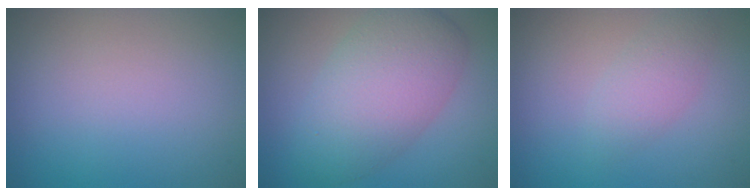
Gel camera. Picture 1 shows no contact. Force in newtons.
{"total": 7.0, "press": 7.0, "slide": 0.2}
{"total": 2.0, "press": 2.0, "slide": 0.1}